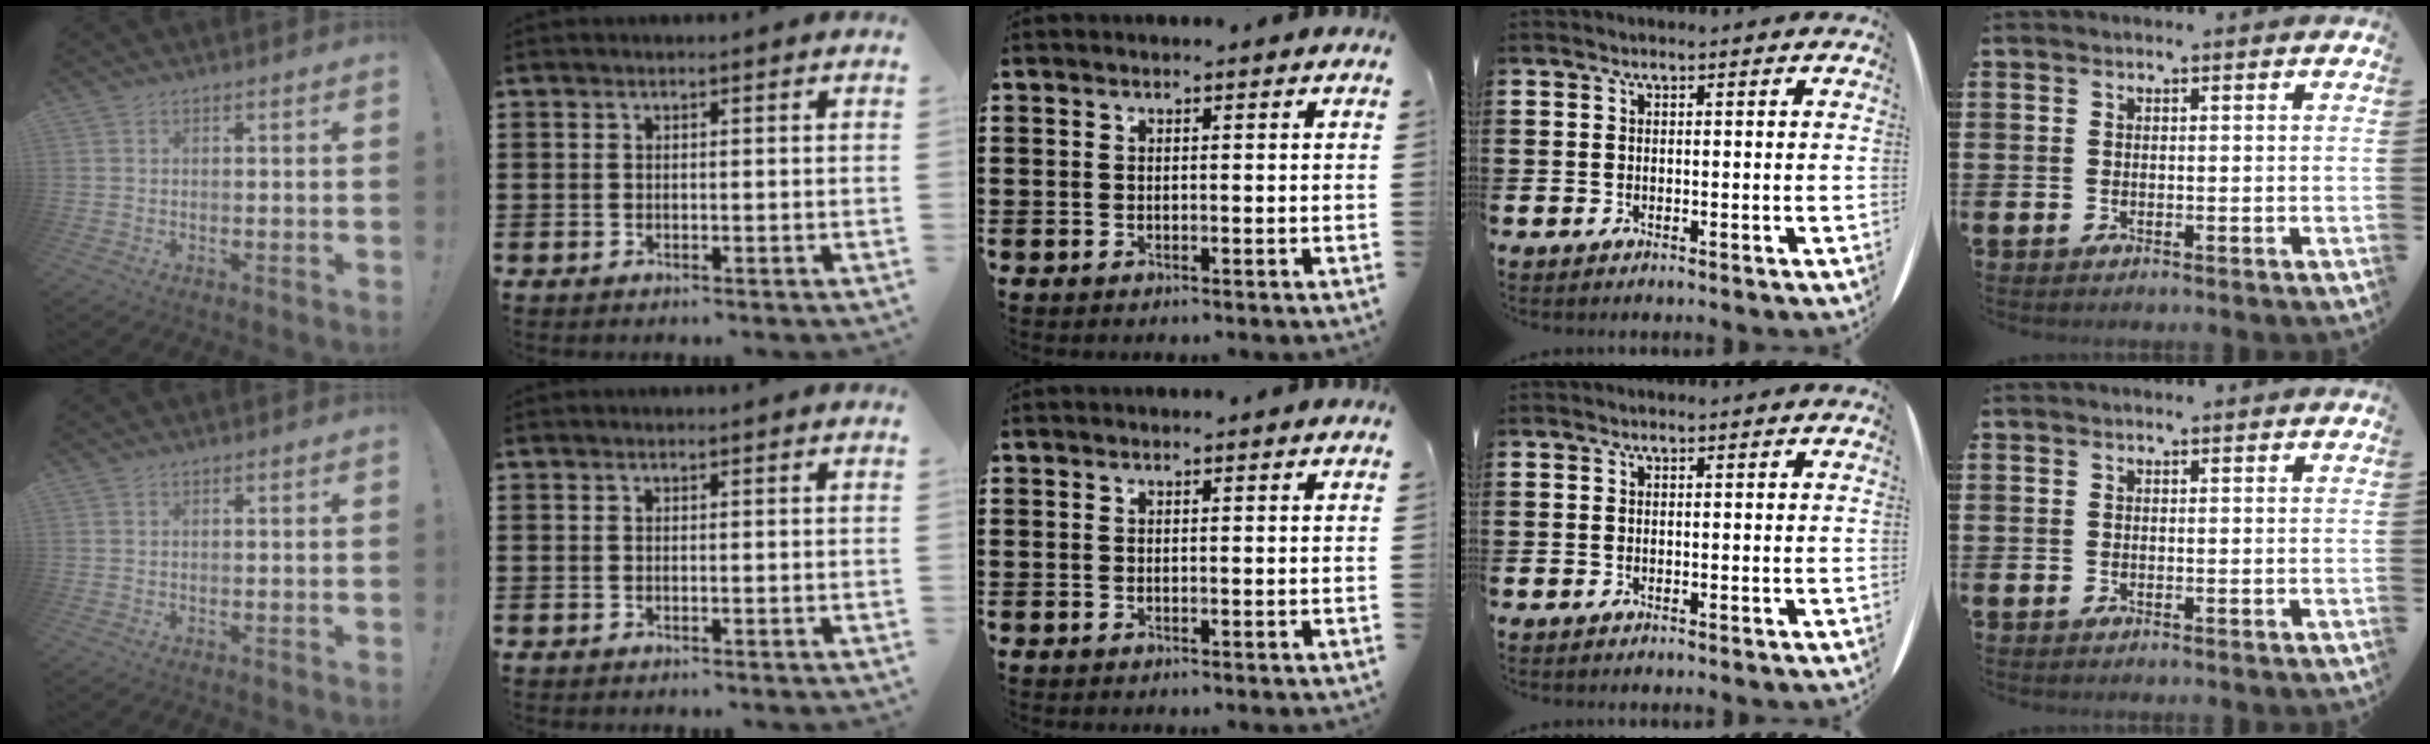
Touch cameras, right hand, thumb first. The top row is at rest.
{}